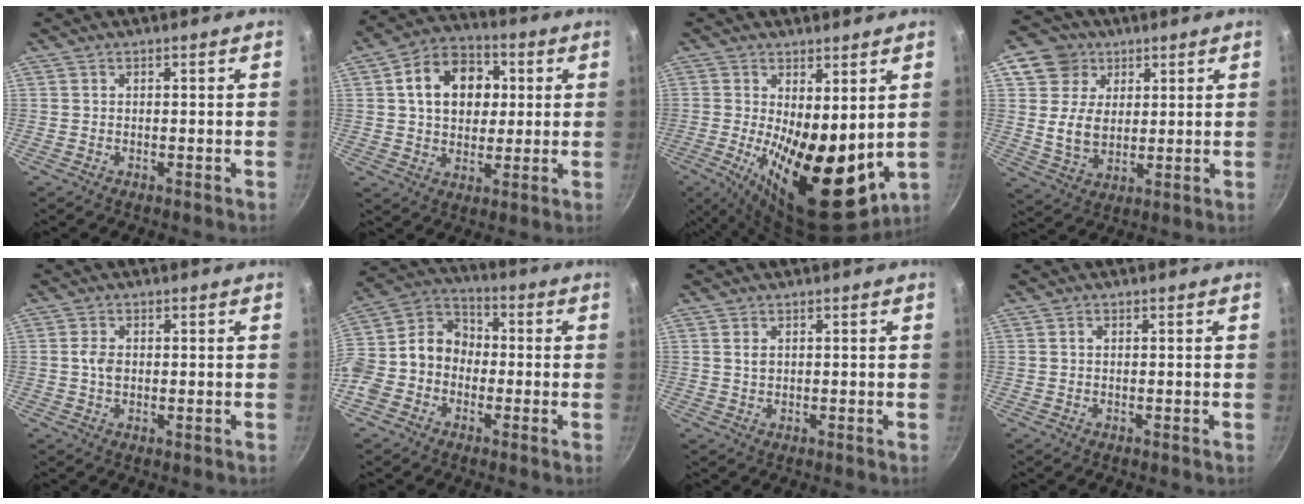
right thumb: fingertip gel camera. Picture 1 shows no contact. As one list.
[{"total": 14.2, "force": [3.0, 10.7, 8.8], "torque": [-0.108, 0.016, 0.039]}, {"total": 18.2, "force": [-0.6, 8.4, 16.1], "torque": [-0.213, -0.030, 0.006]}, {"total": 10.6, "force": [4.2, 8.8, 4.3], "torque": [-0.044, -0.018, 0.074]}, {"total": 3.1, "force": [0.2, 2.0, 2.3], "torque": [-0.044, 0.001, 0.002]}, {"total": 14.6, "force": [-2.7, 12.2, 7.5], "torque": [-0.115, 0.057, -0.071]}, {"total": 1.8, "force": [0.6, 1.3, 1.1], "torque": [-0.020, -0.001, 0.010]}, {"total": 0.9, "force": [0.2, 0.7, 0.5], "torque": [-0.008, 0.004, 0.004]}]